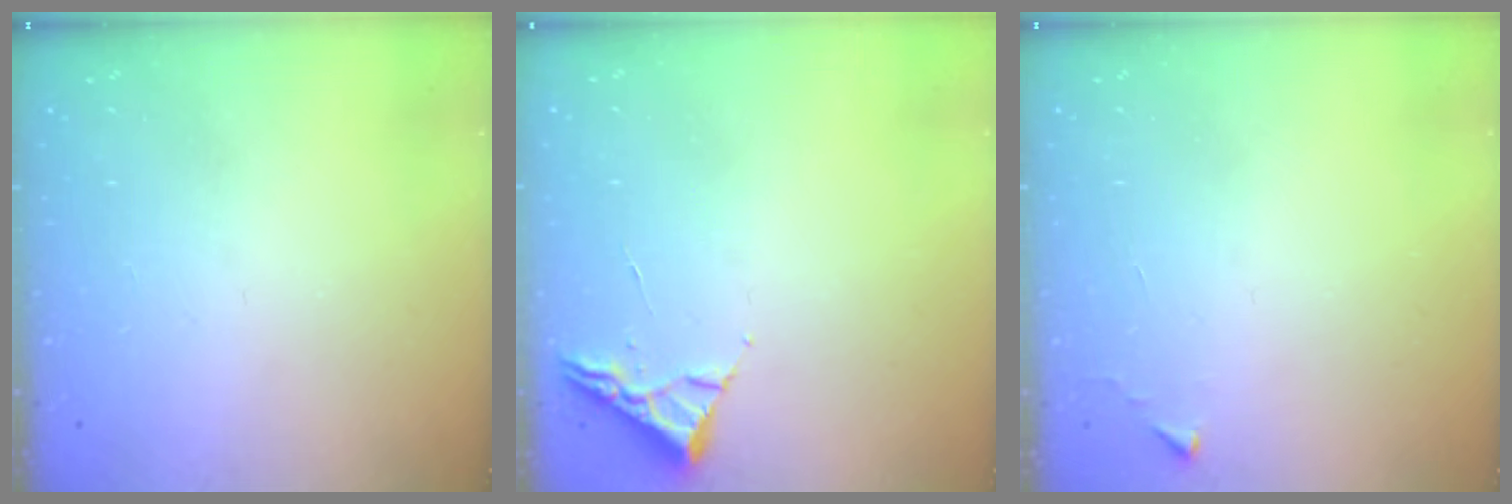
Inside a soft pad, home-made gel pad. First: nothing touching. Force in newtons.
{"total": 3.1, "press": 3.0, "slide": 0.4}
{"total": 2.7, "press": 2.6, "slide": 0.4}